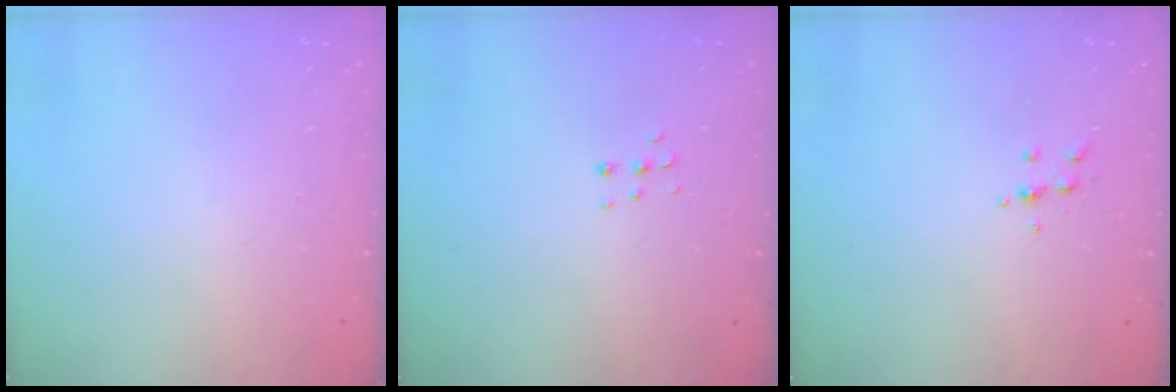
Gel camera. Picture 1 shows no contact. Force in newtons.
{"total": 3.8, "press": 3.7, "slide": 0.9}
{"total": 4.9, "press": 4.8, "slide": 1.1}